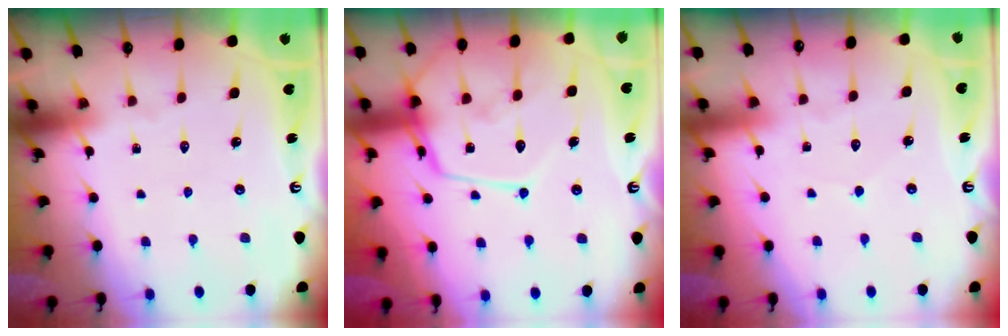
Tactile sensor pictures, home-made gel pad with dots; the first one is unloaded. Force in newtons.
{"total": 15.3, "press": 15.3, "slide": 1.4}
{"total": 2.8, "press": 2.7, "slide": 0.4}